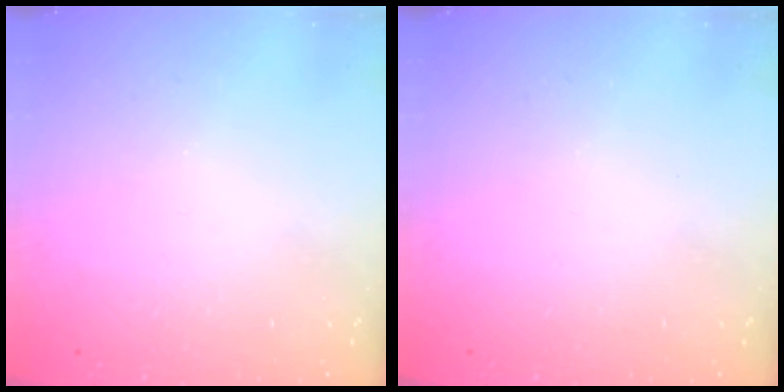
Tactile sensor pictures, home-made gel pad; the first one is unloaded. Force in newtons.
{"total": 0.0}